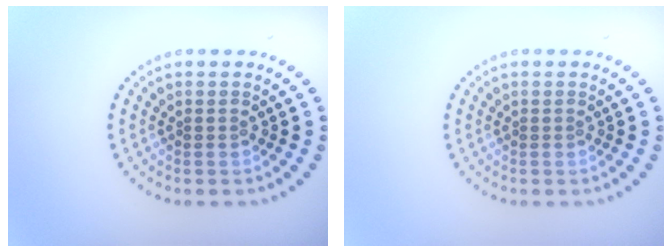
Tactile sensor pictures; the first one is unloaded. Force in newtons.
{"total": 0.0}